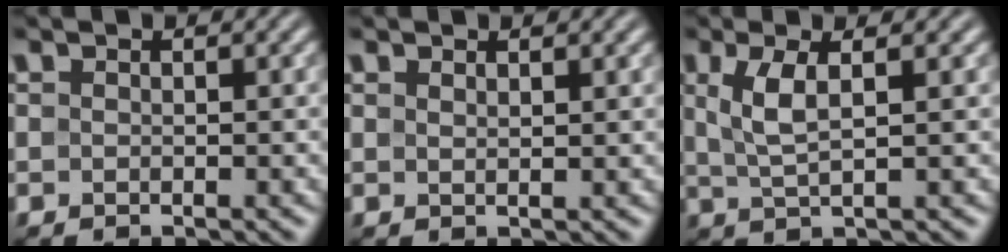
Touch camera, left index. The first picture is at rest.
{"total": 0.8, "force": [0.7, 0.1, 0.3], "torque": [-0.005, 0.002, 0.013]}
{"total": 3.3, "force": [0.9, 0.8, 3.0], "torque": [-0.067, 0.001, 0.020]}